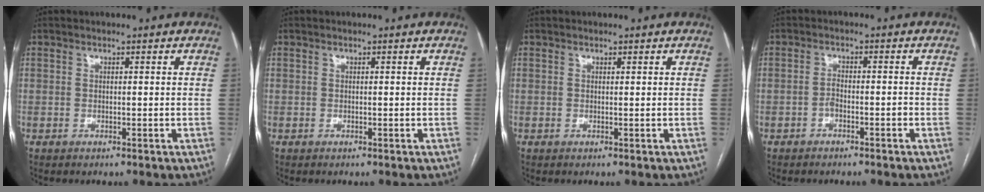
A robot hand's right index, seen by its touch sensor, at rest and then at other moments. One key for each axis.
{"total": 0.0}
{"total": 0.0}
{"total": 1.8, "fx": -1.0, "fy": 0.6, "fz": 1.3, "tx": -0.022, "ty": 0.003, "tz": -0.016}